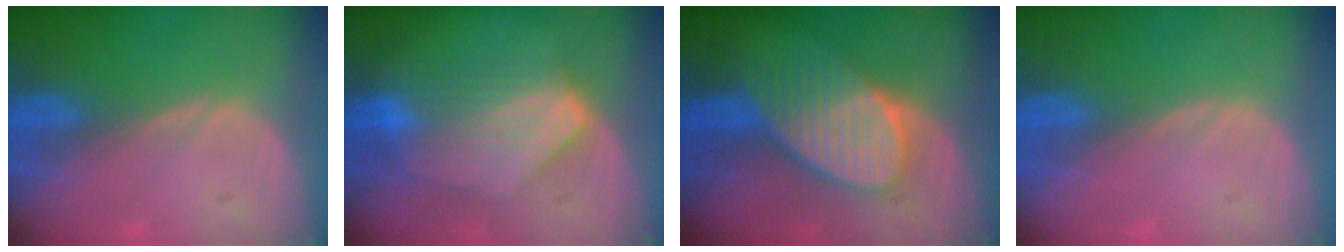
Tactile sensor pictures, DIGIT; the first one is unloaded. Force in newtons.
{"total": 7.2, "press": 7.1, "slide": 1.2}
{"total": 7.6, "press": 7.4, "slide": 1.8}
{"total": 0.0}